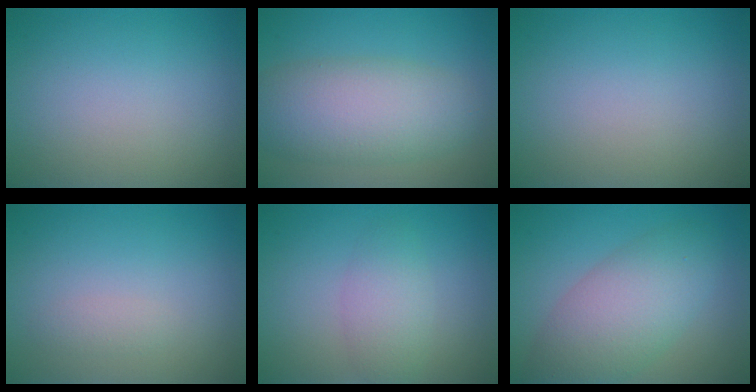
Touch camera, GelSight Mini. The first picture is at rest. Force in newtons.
{"total": 7.1, "press": 7.1, "slide": 0.1}
{"total": 0.0}
{"total": 0.8, "press": 0.8, "slide": 0.0}
{"total": 2.7, "press": 2.7, "slide": 0.1}
{"total": 6.4, "press": 6.4, "slide": 0.2}